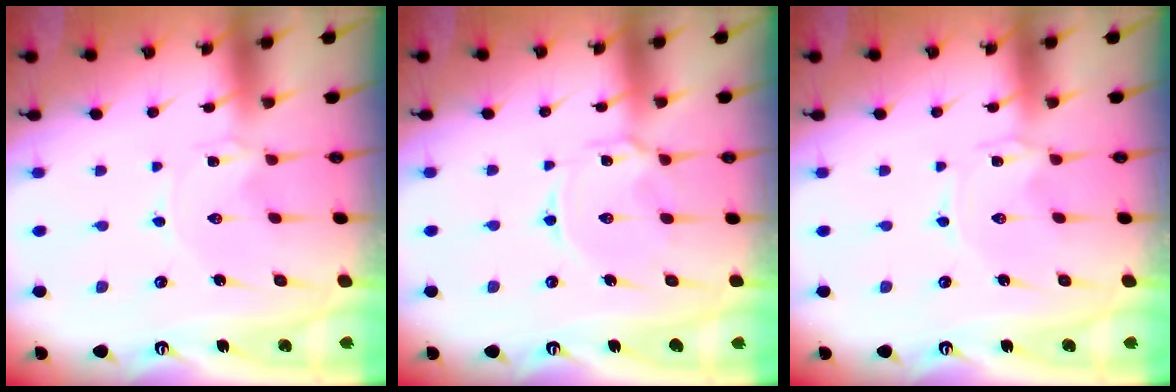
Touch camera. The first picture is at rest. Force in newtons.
{"total": 4.2, "press": 4.1, "slide": 0.4}
{"total": 0.0}